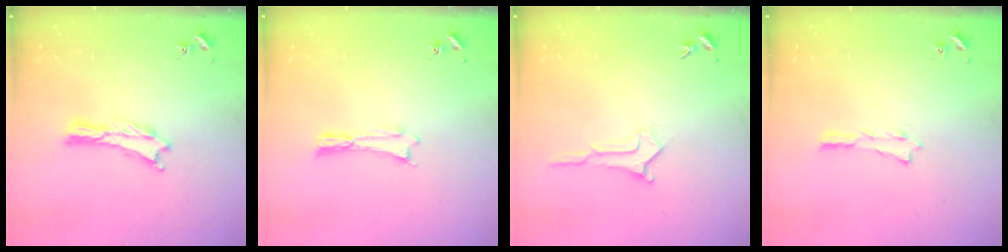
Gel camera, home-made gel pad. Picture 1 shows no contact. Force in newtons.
{"total": 0.0}
{"total": 1.0, "press": 1.0, "slide": 0.0}
{"total": 0.0}